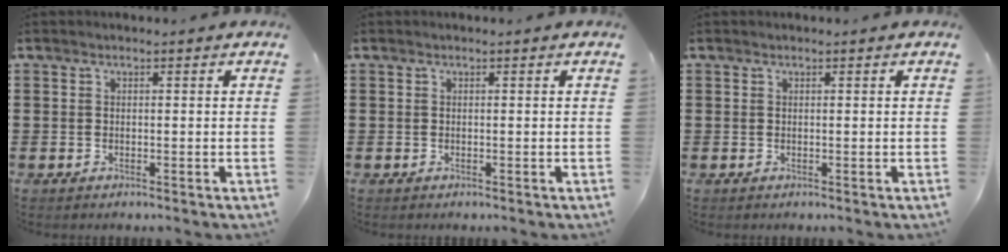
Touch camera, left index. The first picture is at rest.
{"total": 0.0}
{"total": 0.0}